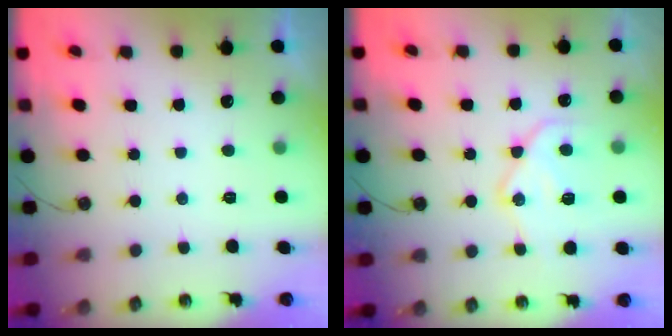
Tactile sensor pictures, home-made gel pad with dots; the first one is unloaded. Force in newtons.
{"total": 14.8, "press": 14.7, "slide": 1.4}